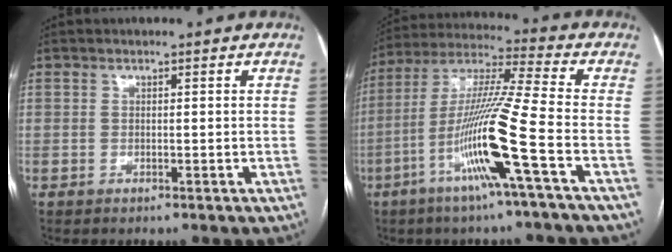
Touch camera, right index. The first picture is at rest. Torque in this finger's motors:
{"motor_torque": [2.14, 0.00, 1.06, 0.21]}